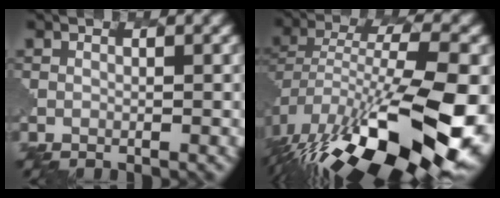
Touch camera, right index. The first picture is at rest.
{"total": 17.3, "force": [-7.0, 7.2, 14.1], "torque": [-0.260, -0.015, -0.106]}